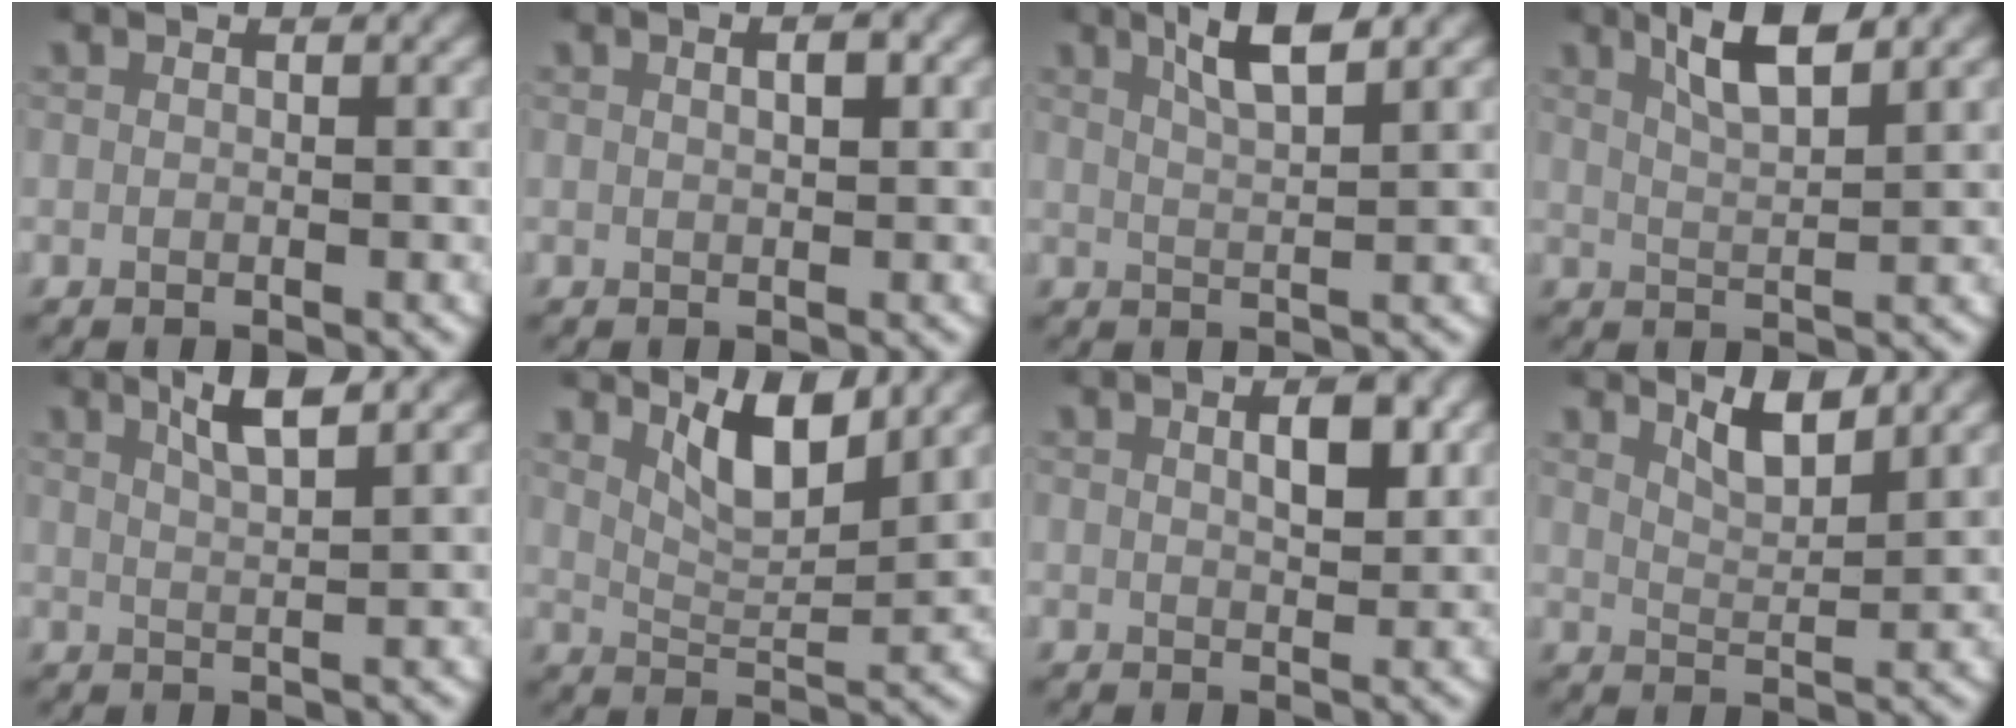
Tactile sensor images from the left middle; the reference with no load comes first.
{"total": 1.2, "force": [0.4, 0.5, 1.0], "torque": [-0.007, 0.009, 0.004]}
{"total": 4.0, "force": [2.7, 0.4, 2.9], "torque": [-0.053, 0.010, 0.044]}
{"total": 4.2, "force": [2.8, 0.7, 3.0], "torque": [-0.056, 0.008, 0.046]}
{"total": 3.5, "force": [2.5, 0.1, 2.4], "torque": [-0.042, 0.010, 0.040]}
{"total": 4.3, "force": [3.1, 1.0, 2.8], "torque": [-0.048, -0.004, 0.055]}
{"total": 2.8, "force": [1.0, 1.1, 2.4], "torque": [-0.030, 0.006, 0.012]}
{"total": 3.0, "force": [2.6, 0.3, 1.4], "torque": [-0.031, -0.003, 0.046]}